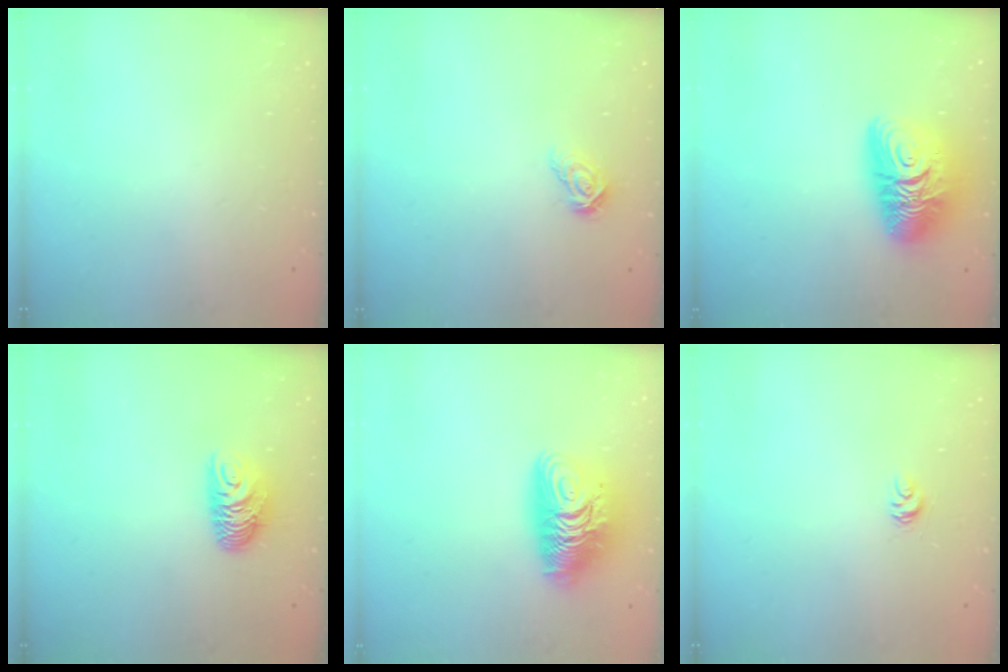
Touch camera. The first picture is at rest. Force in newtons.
{"total": 6.8, "press": 6.8, "slide": 0.8}
{"total": 14.8, "press": 14.7, "slide": 1.5}
{"total": 8.5, "press": 8.5, "slide": 0.3}
{"total": 14.1, "press": 14.0, "slide": 1.2}
{"total": 4.3, "press": 4.3, "slide": 0.5}